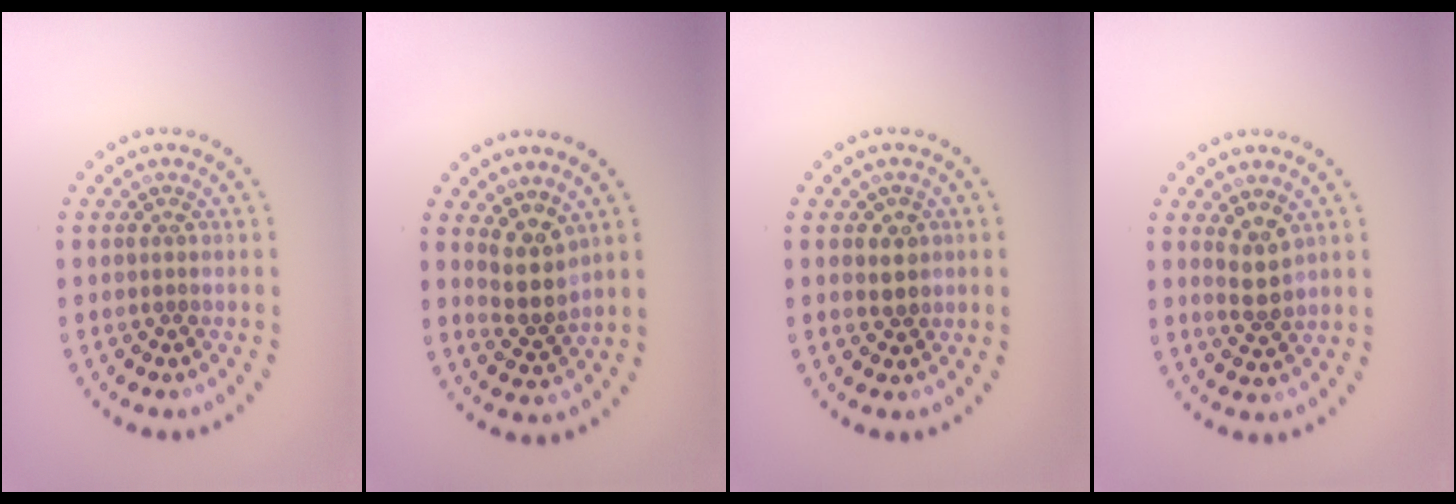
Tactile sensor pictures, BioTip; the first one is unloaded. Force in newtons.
{"total": 2.9, "press": 2.3, "slide": 1.7}
{"total": 1.3, "press": 1.2, "slide": 0.5}
{"total": 2.2, "press": 2.1, "slide": 0.6}